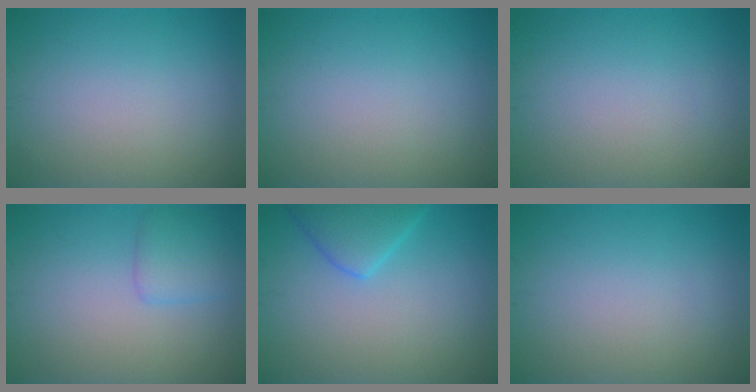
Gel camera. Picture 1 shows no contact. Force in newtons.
{"total": 0.0}
{"total": 0.0}
{"total": 2.1, "press": 2.1, "slide": 0.1}
{"total": 3.4, "press": 3.4, "slide": 0.3}
{"total": 0.0}